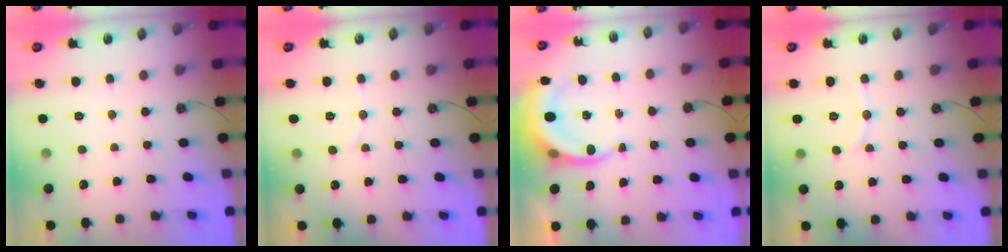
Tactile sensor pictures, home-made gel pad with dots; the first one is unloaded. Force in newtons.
{"total": 3.7, "press": 3.6, "slide": 0.9}
{"total": 5.3, "press": 5.2, "slide": 0.3}
{"total": 6.8, "press": 6.8, "slide": 0.7}